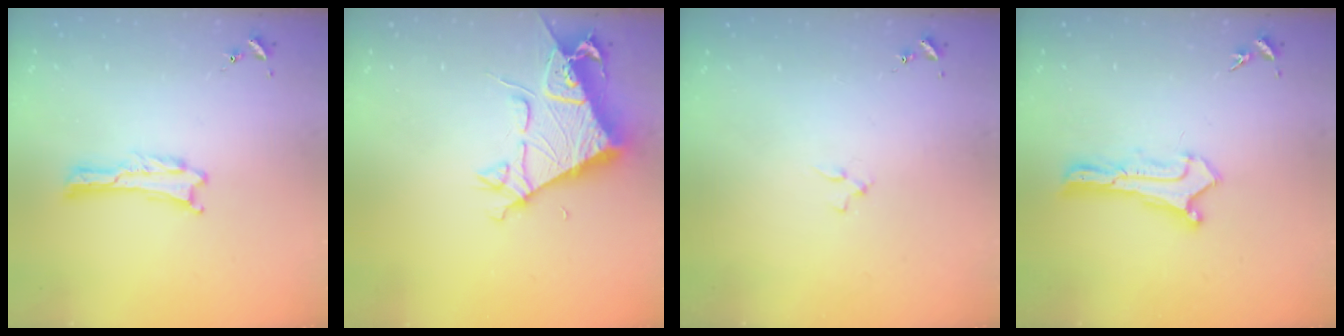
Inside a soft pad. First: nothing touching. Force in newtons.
{"total": 6.6, "press": 6.6, "slide": 0.7}
{"total": 0.9, "press": 0.9, "slide": 0.2}
{"total": 0.8, "press": 0.8, "slide": 0.0}